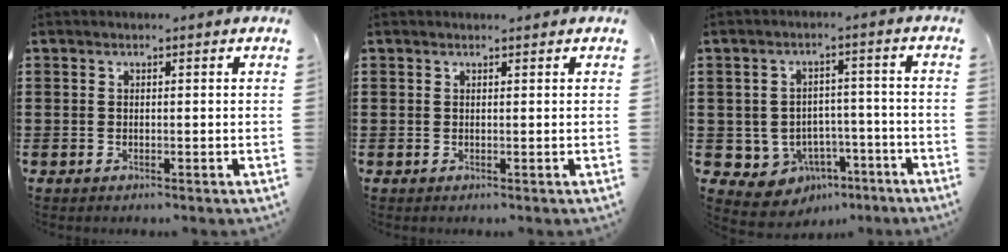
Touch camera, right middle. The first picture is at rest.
{"total": 0.0}
{"total": 4.7, "force": [-3.0, 3.5, 0.9], "torque": [-0.029, 0.013, -0.053]}